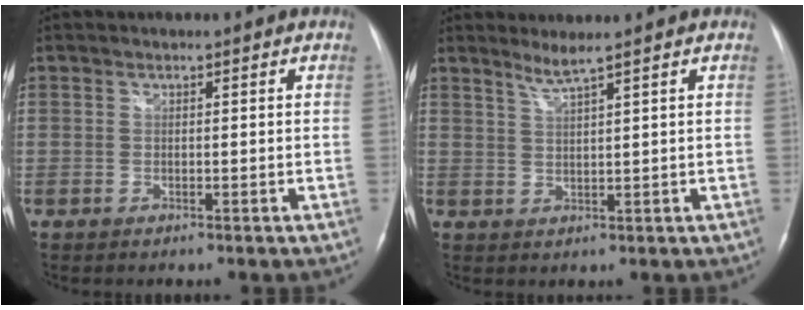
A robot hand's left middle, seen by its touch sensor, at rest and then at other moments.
{"total": 2.5, "force": [1.9, -0.9, 1.3], "torque": [-0.029, -0.007, 0.040]}